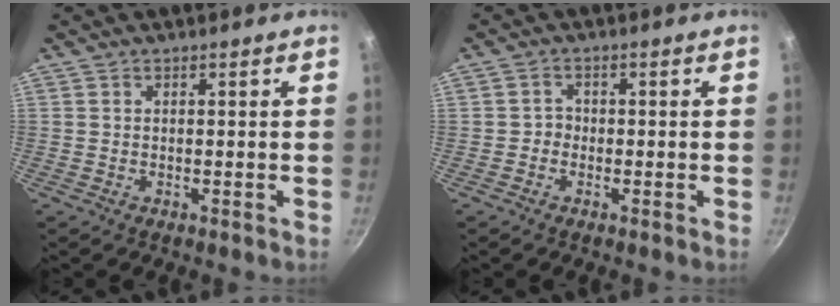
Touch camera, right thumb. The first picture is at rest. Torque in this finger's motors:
{"motor_torque": [-0.18, -0.02, 0.22, -0.09, -0.01]}